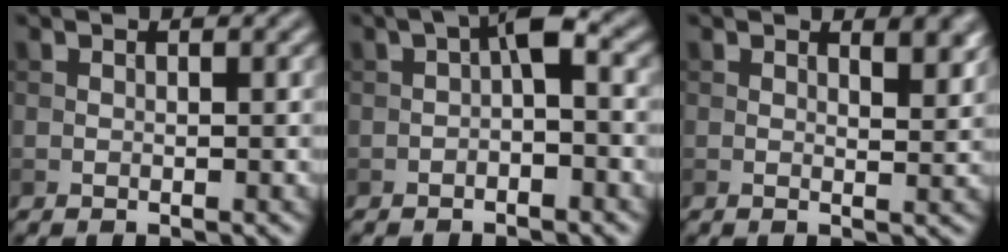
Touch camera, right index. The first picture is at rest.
{"total": 2.8, "force": [-0.4, 0.9, 2.6], "torque": [-0.041, 0.012, -0.011]}
{"total": 2.6, "force": [1.5, 0.9, 2.0], "torque": [-0.026, -0.003, 0.025]}